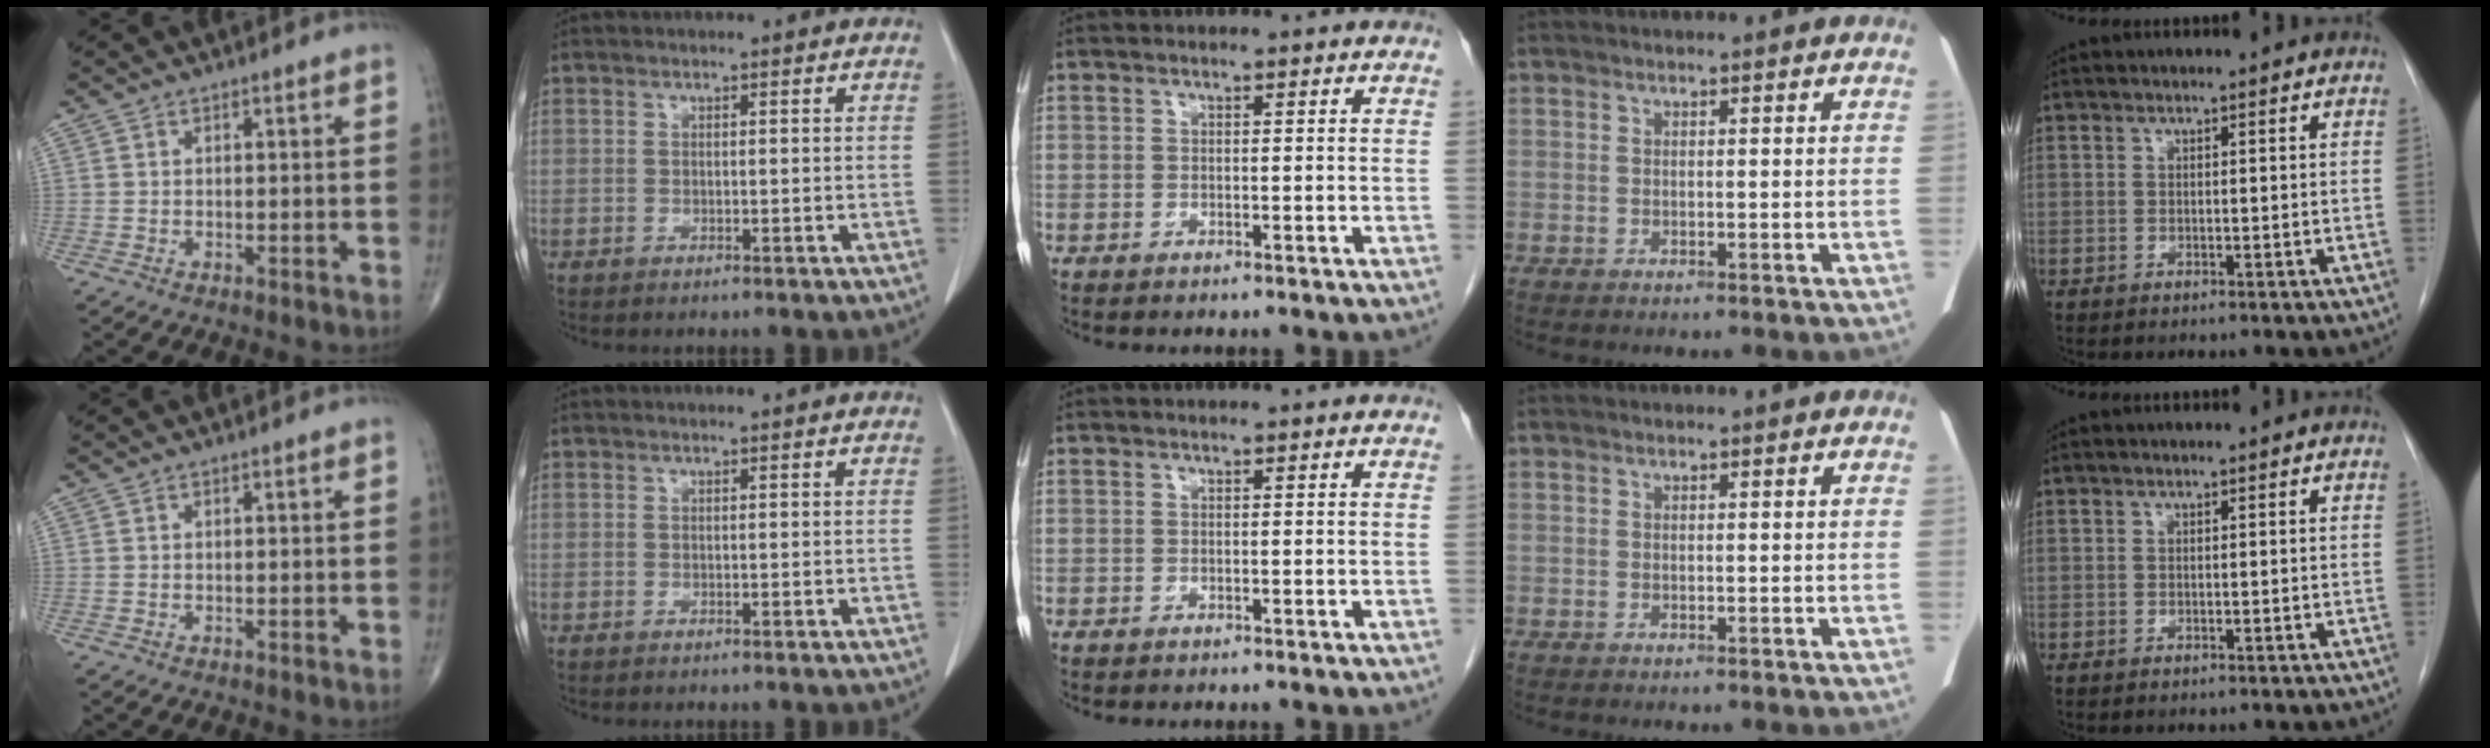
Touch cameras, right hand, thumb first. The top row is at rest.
{}